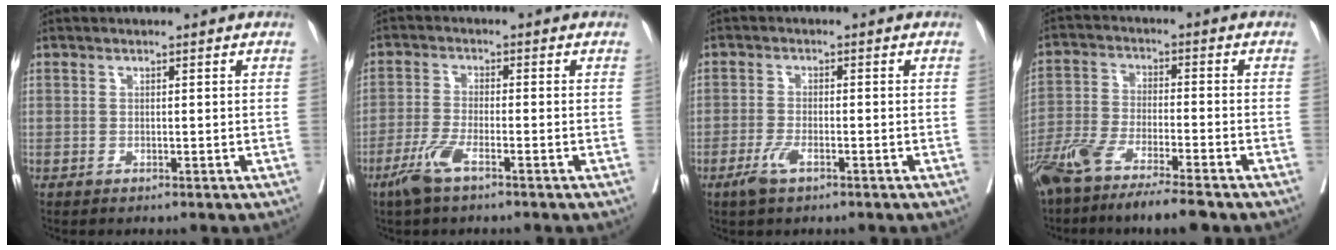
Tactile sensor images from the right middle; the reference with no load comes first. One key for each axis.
{"total": 4.8, "fx": -3.0, "fy": 0.7, "fz": 3.6, "tx": -0.083, "ty": -0.007, "tz": -0.062}
{"total": 3.1, "fx": -1.8, "fy": 0.8, "fz": 2.4, "tx": -0.054, "ty": -0.002, "tz": -0.036}
{"total": 10.8, "fx": -8.3, "fy": 0.8, "fz": 6.8, "tx": -0.126, "ty": -0.023, "tz": -0.148}